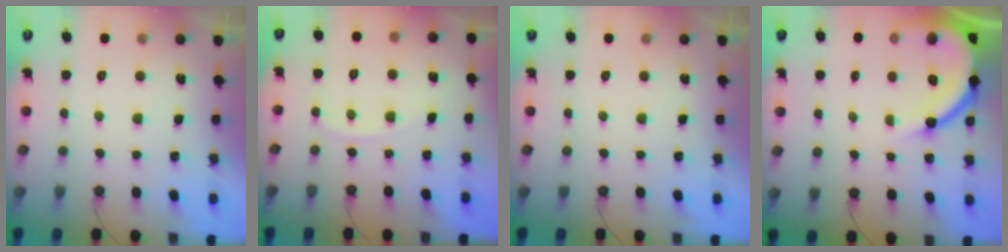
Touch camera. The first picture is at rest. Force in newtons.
{"total": 2.9, "press": 2.9, "slide": 0.3}
{"total": 0.0}
{"total": 11.9, "press": 11.8, "slide": 1.6}